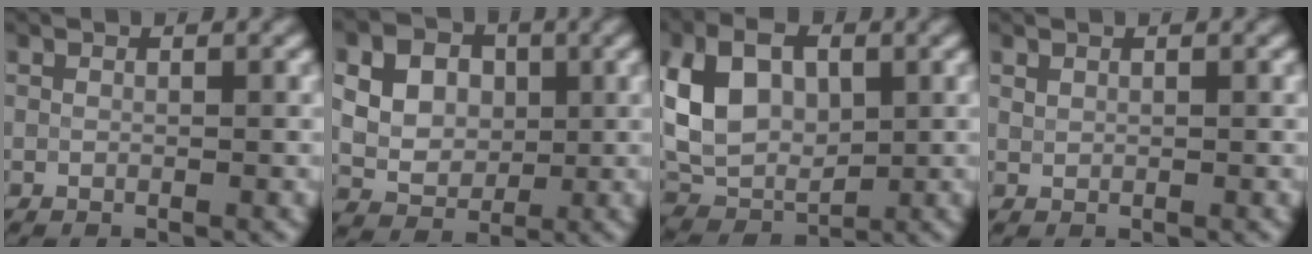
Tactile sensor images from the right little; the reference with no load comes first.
{"total": 9.2, "force": [3.1, 7.3, 4.8], "torque": [-0.093, 0.037, 0.049]}
{"total": 7.6, "force": [1.5, 5.2, 5.3], "torque": [-0.099, 0.007, 0.021]}
{"total": 0.6, "force": [0.4, 0.4, 0.2], "torque": [-0.002, 0.000, 0.005]}